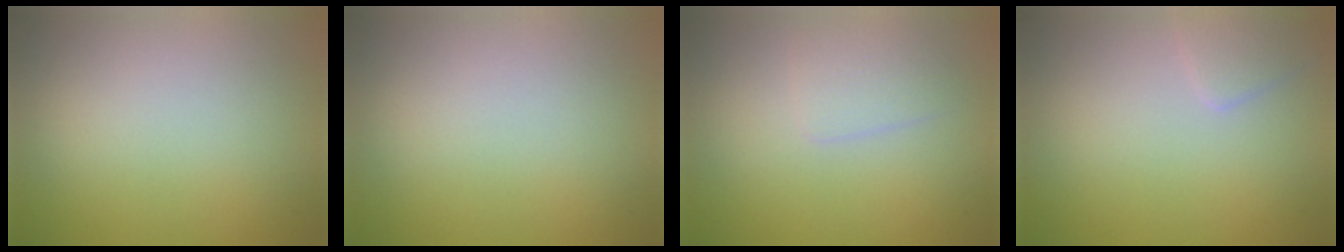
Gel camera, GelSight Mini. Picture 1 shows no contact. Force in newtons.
{"total": 0.0}
{"total": 1.7, "press": 1.7, "slide": 0.1}
{"total": 1.7, "press": 1.7, "slide": 0.1}